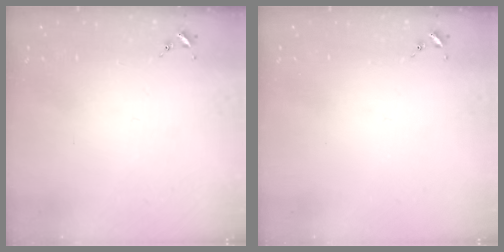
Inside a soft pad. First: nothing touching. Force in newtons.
{"total": 0.0}